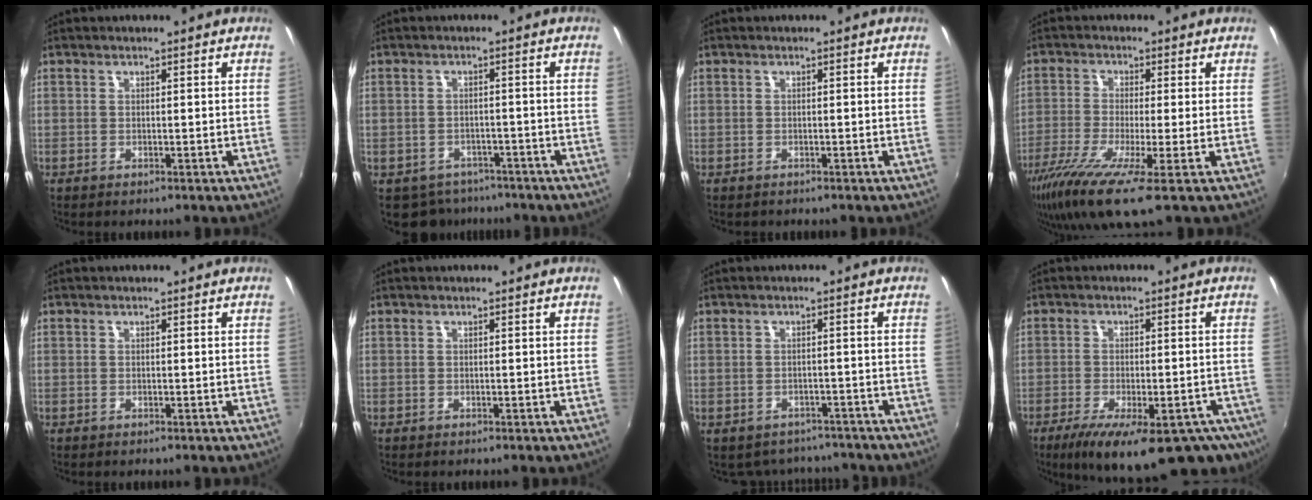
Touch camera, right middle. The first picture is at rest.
{"total": 8.9, "force": [-6.0, 6.0, 2.7], "torque": [-0.079, -0.007, -0.080]}
{"total": 1.3, "force": [-0.5, 1.2, 0.3], "torque": [-0.005, -0.001, -0.005]}
{"total": 11.6, "force": [-6.2, 1.3, 9.7], "torque": [-0.211, -0.043, -0.117]}
{"total": 0.0}
{"total": 0.0}
{"total": 8.2, "force": [-6.2, 4.9, 2.3], "torque": [-0.060, -0.005, -0.079]}
{"total": 20.9, "force": [-12.0, 7.8, 15.3], "torque": [-0.261, -0.053, -0.159]}